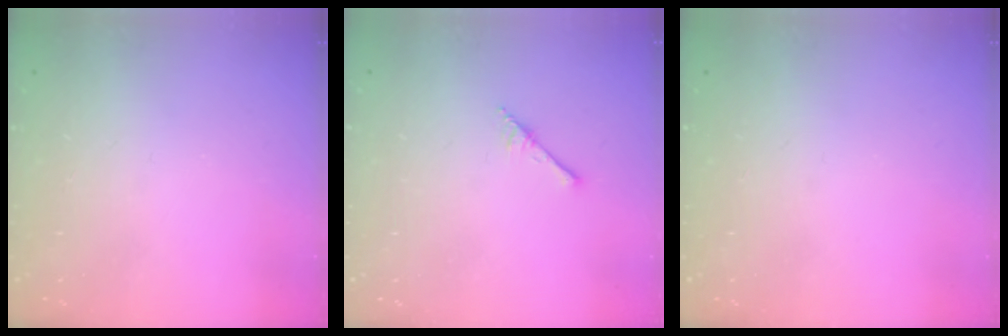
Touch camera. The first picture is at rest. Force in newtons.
{"total": 1.9, "press": 1.9, "slide": 0.2}
{"total": 0.0}